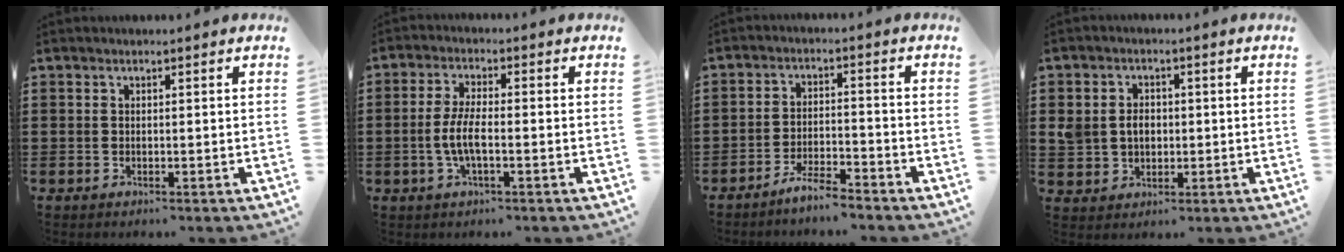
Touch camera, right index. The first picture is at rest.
{"total": 4.9, "force": [-1.3, 1.3, 4.5], "torque": [-0.106, -0.005, -0.033]}
{"total": 4.3, "force": [-4.1, 0.2, 1.5], "torque": [-0.034, 0.004, -0.080]}
{"total": 4.2, "force": [0.2, 3.7, 2.1], "torque": [-0.059, 0.010, -0.002]}